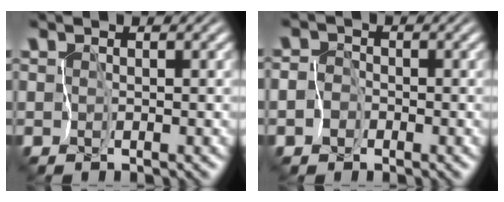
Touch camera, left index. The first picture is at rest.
{"total": 3.4, "force": [-1.8, 2.8, 0.6], "torque": [0.004, 0.001, -0.051]}